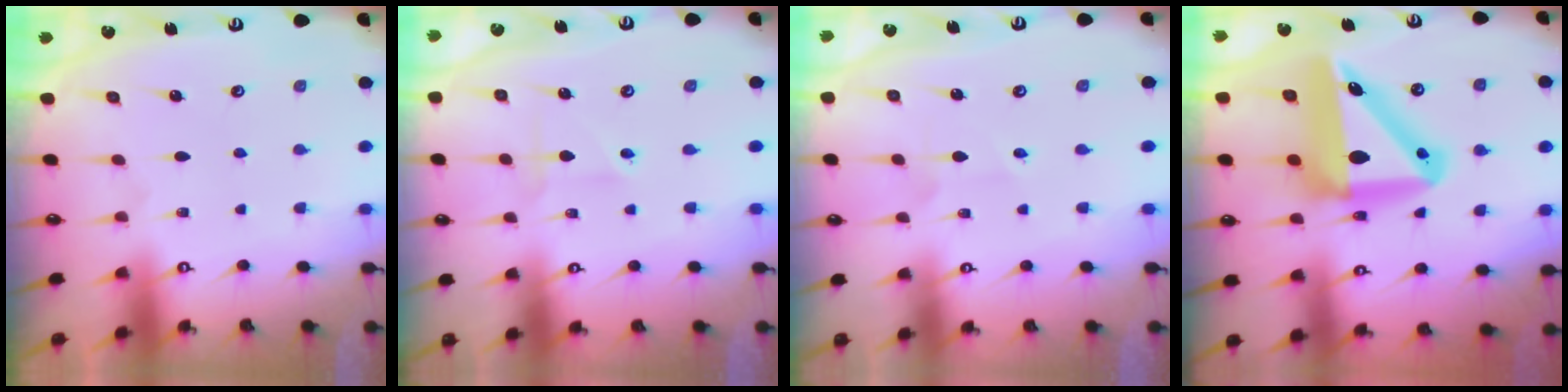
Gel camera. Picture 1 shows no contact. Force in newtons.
{"total": 2.7, "press": 2.6, "slide": 0.3}
{"total": 2.8, "press": 2.8, "slide": 0.3}
{"total": 15.6, "press": 14.9, "slide": 4.6}